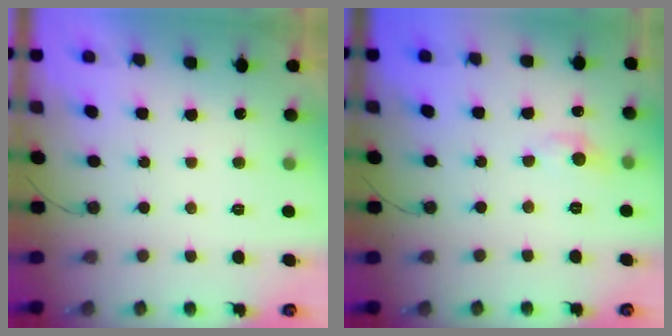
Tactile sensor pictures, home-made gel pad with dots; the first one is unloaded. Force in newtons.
{"total": 2.8, "press": 2.8, "slide": 0.4}